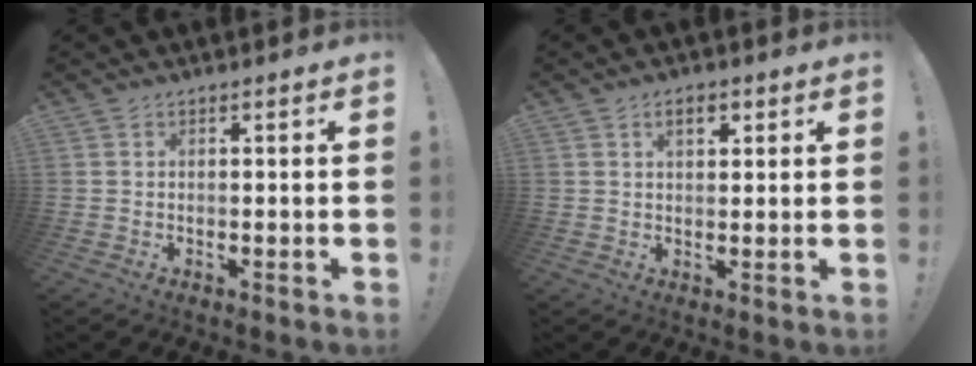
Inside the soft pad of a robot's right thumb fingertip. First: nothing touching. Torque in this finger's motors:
{"motor_torque": [-0.33, 0.63, 0.08, -0.06, 0.00]}